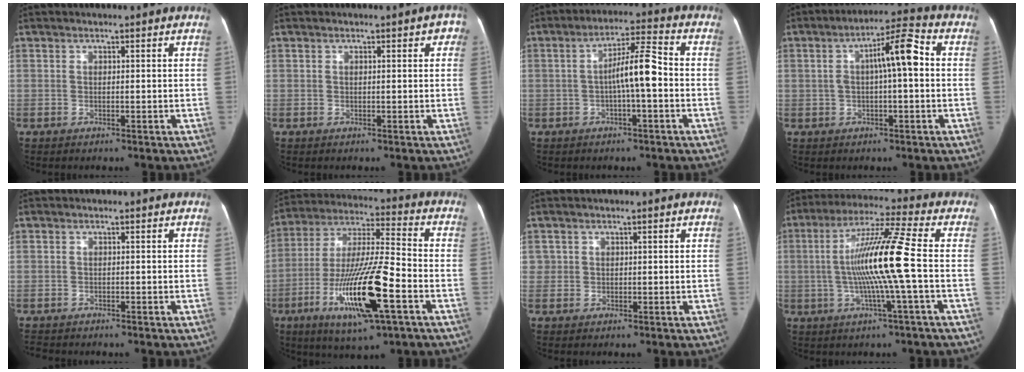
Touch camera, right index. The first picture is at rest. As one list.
[{"total": 2.1, "force": [0.7, 0.8, 1.8], "torque": [-0.012, 0.015, 0.006]}, {"total": 7.2, "force": [-1.0, 0.5, 7.1], "torque": [-0.122, 0.021, -0.020]}, {"total": 8.2, "force": [0.8, 1.4, 8.0], "torque": [-0.130, 0.035, 0.013]}, {"total": 1.2, "force": [-1.1, 0.5, -0.3], "torque": [0.001, -0.003, -0.016]}, {"total": 18.7, "force": [-6.8, 2.1, 17.3], "torque": [-0.345, -0.021, -0.117]}, {"total": 1.3, "force": [0.5, 1.2, 0.0], "torque": [0.018, 0.008, 0.006]}, {"total": 12.4, "force": [-1.0, -1.5, 12.2], "torque": [-0.230, 0.005, -0.024]}]